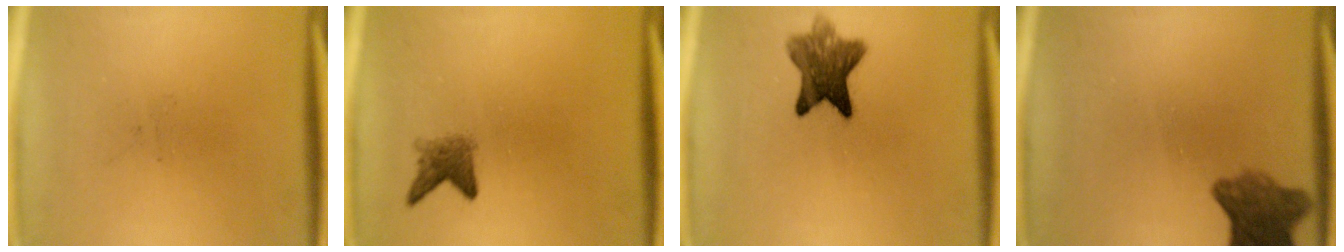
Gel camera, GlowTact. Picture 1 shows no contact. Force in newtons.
{"total": 2.6}
{"total": 7.9}
{"total": 7.3}